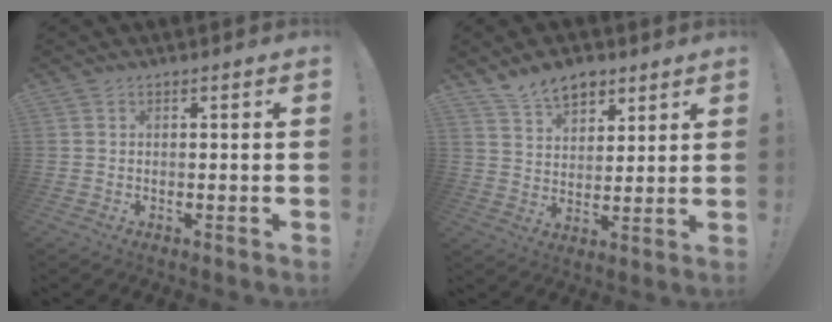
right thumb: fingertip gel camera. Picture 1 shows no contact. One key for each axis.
{"total": 9.3, "fx": 6.6, "fy": 5.4, "fz": 3.8, "tx": -0.065, "ty": -0.032, "tz": 0.126}